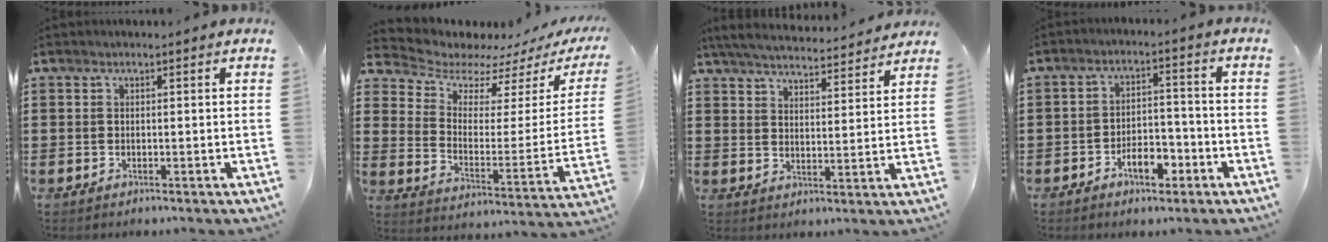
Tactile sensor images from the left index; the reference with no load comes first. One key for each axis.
{"total": 6.1, "fx": 5.6, "fy": 2.3, "fz": 0.6, "tx": -0.053, "ty": -0.044, "tz": 0.099}
{"total": 5.4, "fx": 5.2, "fy": 0.0, "fz": 1.1, "tx": -0.043, "ty": -0.032, "tz": 0.090}
{"total": 5.6, "fx": -3.4, "fy": 2.6, "fz": 3.6, "tx": -0.050, "ty": 0.011, "tz": -0.065}